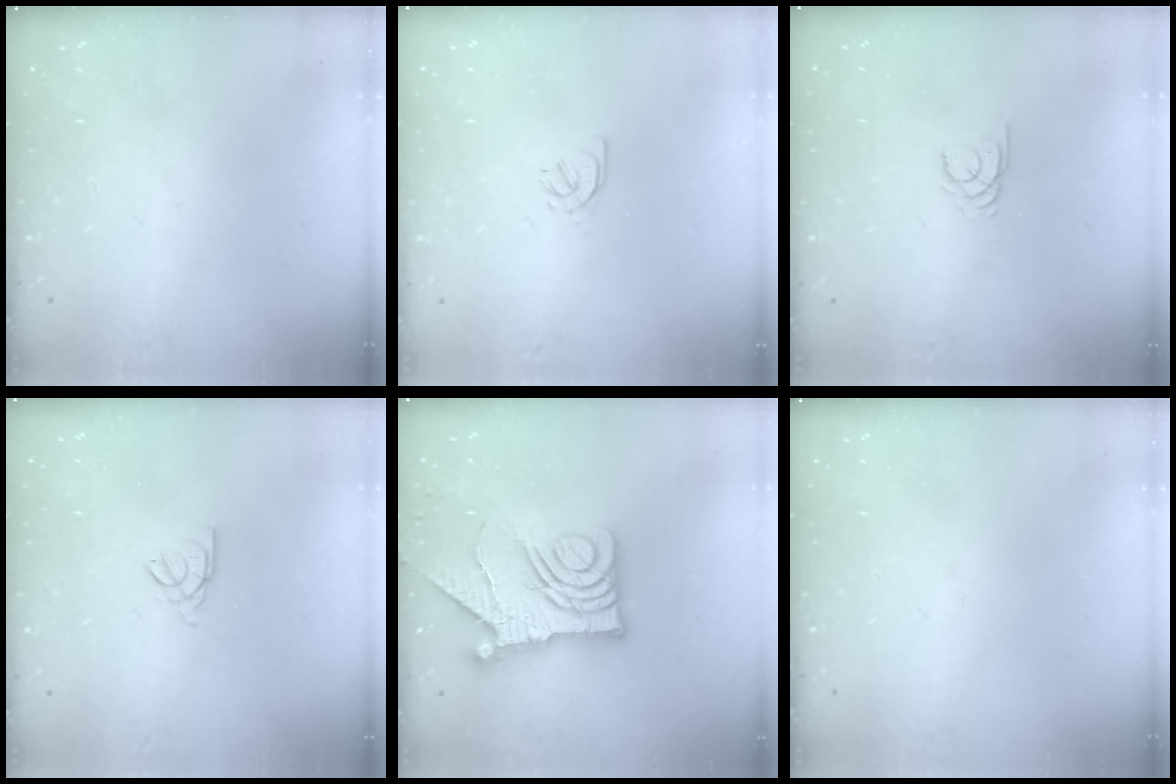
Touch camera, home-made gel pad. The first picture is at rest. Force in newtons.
{"total": 2.4, "press": 2.3, "slide": 0.6}
{"total": 2.4, "press": 2.4, "slide": 0.1}
{"total": 2.5, "press": 2.5, "slide": 0.5}
{"total": 14.8, "press": 14.7, "slide": 1.3}
{"total": 0.0}